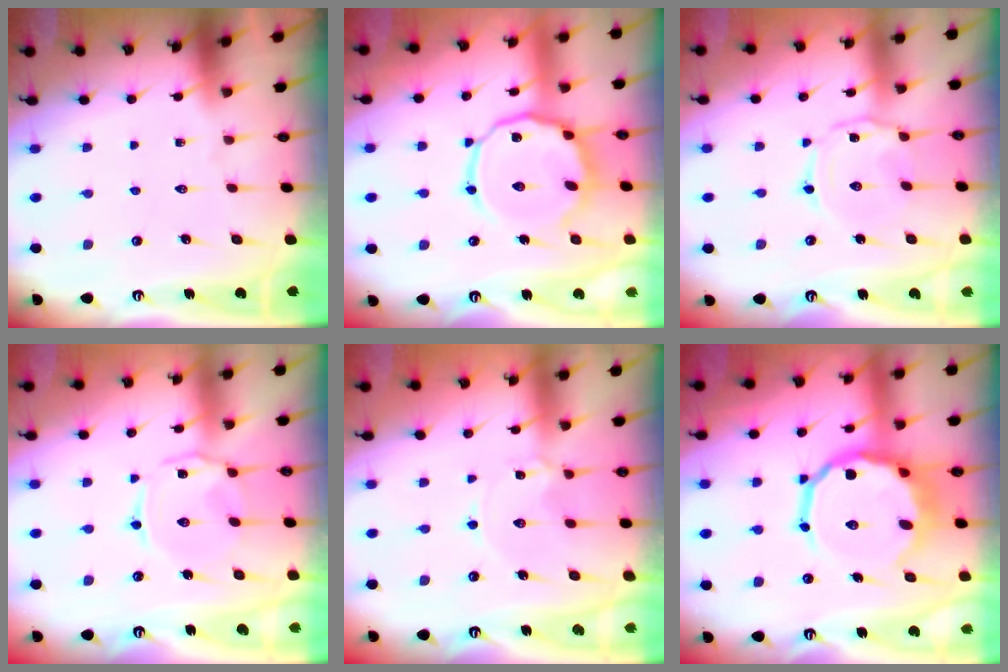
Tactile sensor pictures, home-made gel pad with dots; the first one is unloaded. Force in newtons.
{"total": 12.2, "press": 12.1, "slide": 1.0}
{"total": 2.6, "press": 2.6, "slide": 0.4}
{"total": 2.9, "press": 2.9, "slide": 0.5}
{"total": 1.7, "press": 1.7, "slide": 0.2}
{"total": 14.3, "press": 13.8, "slide": 3.8}